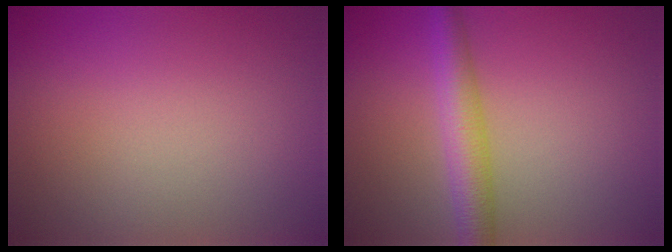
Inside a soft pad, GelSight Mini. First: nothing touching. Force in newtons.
{"total": 4.1, "press": 4.1, "slide": 0.1}